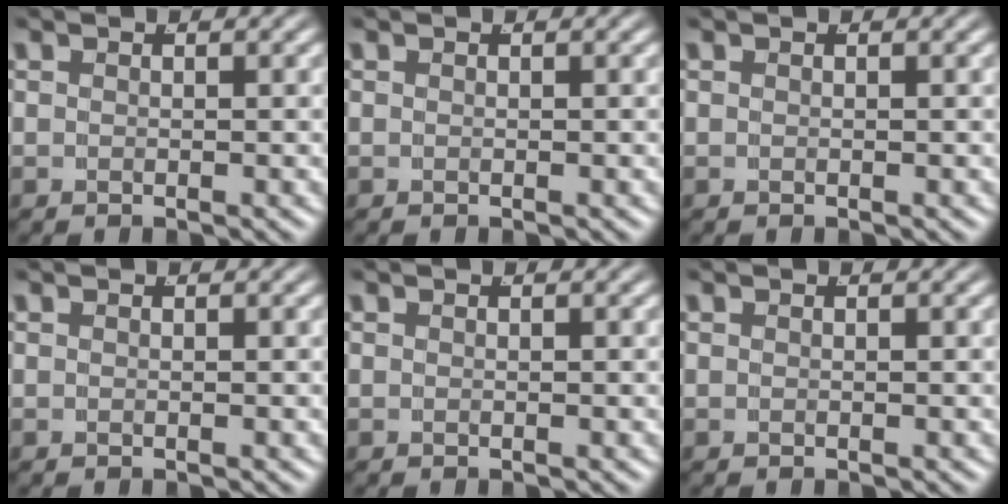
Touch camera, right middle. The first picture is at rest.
{"total": 0.0}
{"total": 0.0}
{"total": 1.2, "force": [-0.1, -1.1, -0.3], "torque": [0.016, -0.010, 0.008]}
{"total": 0.0}
{"total": 0.0}